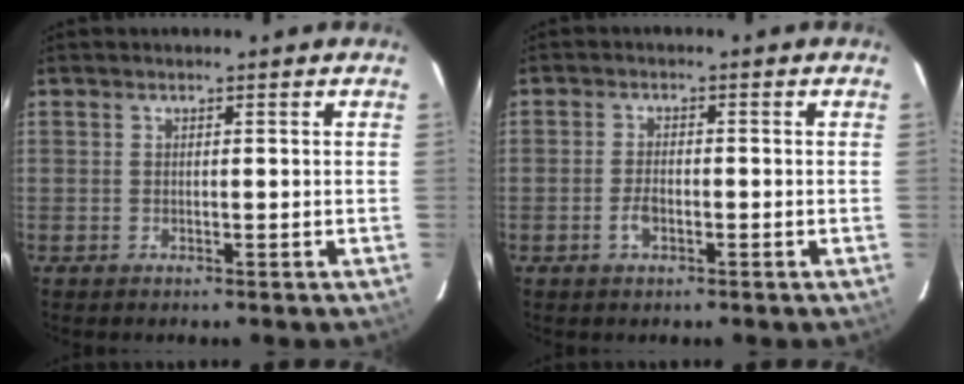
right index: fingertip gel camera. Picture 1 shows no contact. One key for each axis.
{"total": 2.7, "fx": -1.2, "fy": 1.4, "fz": 2.0, "tx": -0.043, "ty": 0.001, "tz": -0.022}